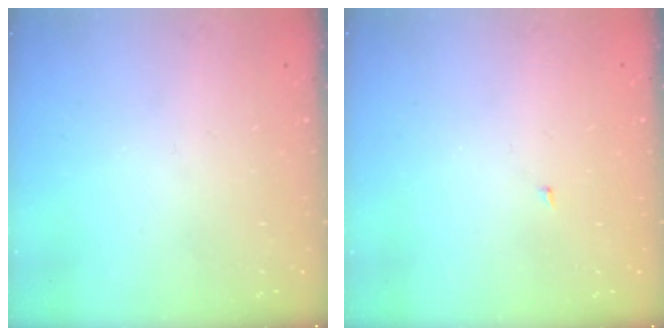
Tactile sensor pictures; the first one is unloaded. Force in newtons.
{"total": 1.4, "press": 1.3, "slide": 0.1}